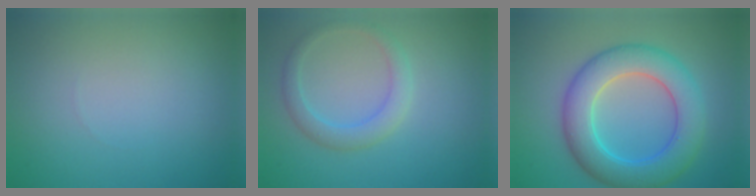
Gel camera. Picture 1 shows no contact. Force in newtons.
{"total": 2.5, "press": 2.5, "slide": 0.1}
{"total": 7.4, "press": 7.4, "slide": 0.1}